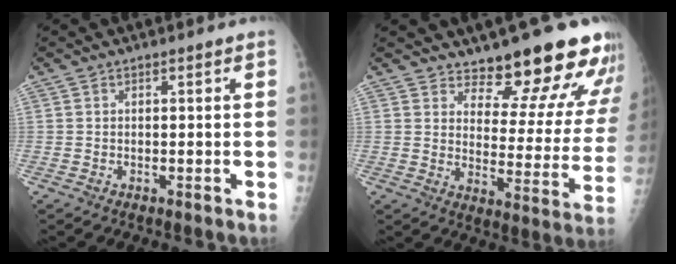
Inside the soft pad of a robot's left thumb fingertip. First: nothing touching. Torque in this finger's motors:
{"motor_torque": [0.19, 0.57, -0.07, -0.28, 0.05]}